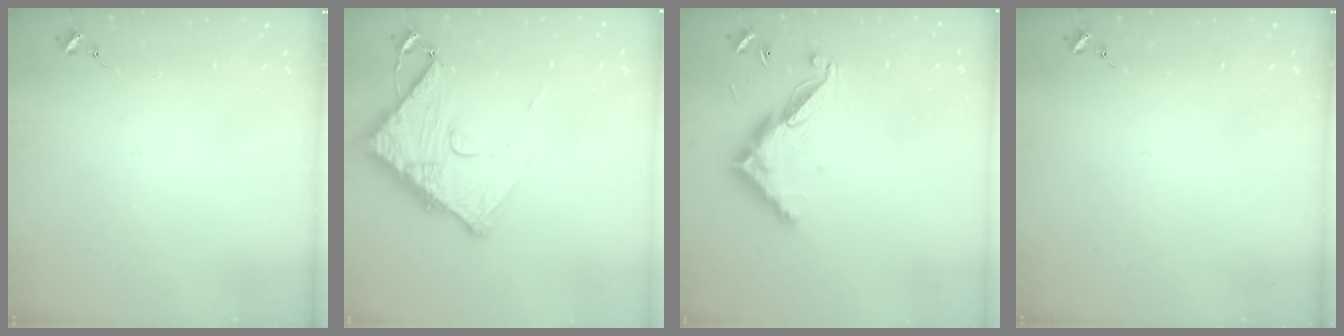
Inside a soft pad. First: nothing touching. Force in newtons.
{"total": 14.0, "press": 13.9, "slide": 1.3}
{"total": 12.2, "press": 12.1, "slide": 0.3}
{"total": 0.0}